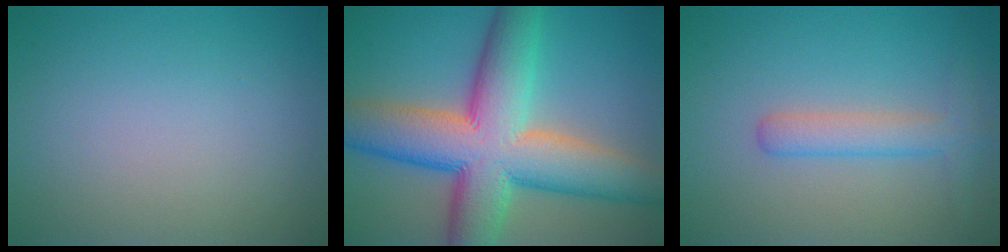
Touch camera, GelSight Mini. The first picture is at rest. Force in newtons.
{"total": 13.3, "press": 13.3, "slide": 0.3}
{"total": 3.0, "press": 3.0, "slide": 0.0}